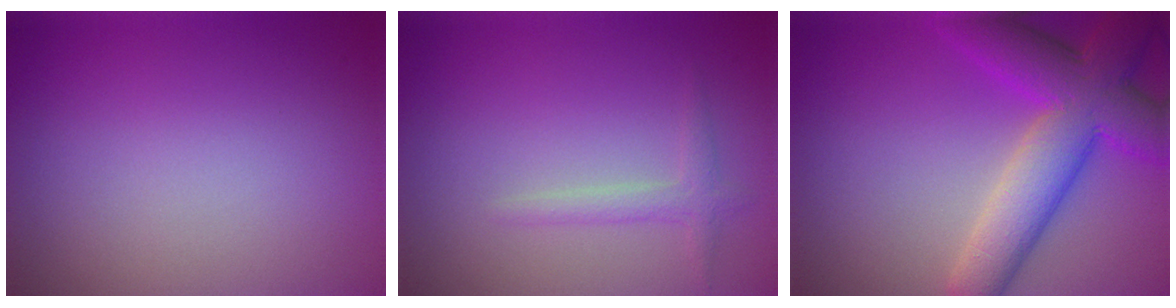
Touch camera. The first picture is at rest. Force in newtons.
{"total": 1.5, "press": 1.5, "slide": 0.0}
{"total": 9.0, "press": 9.0, "slide": 0.7}